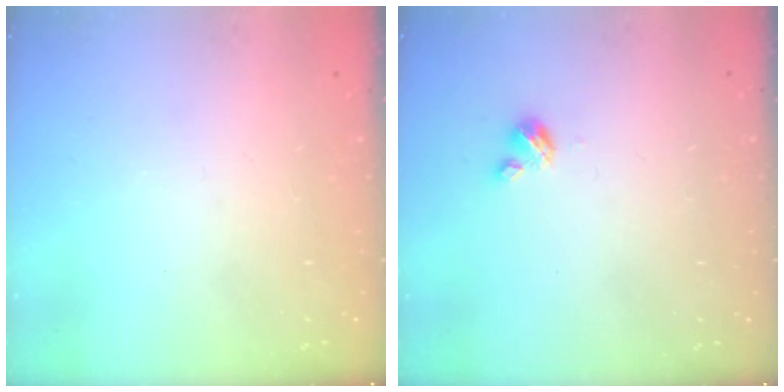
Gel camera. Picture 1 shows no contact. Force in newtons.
{"total": 2.7, "press": 2.7, "slide": 0.3}